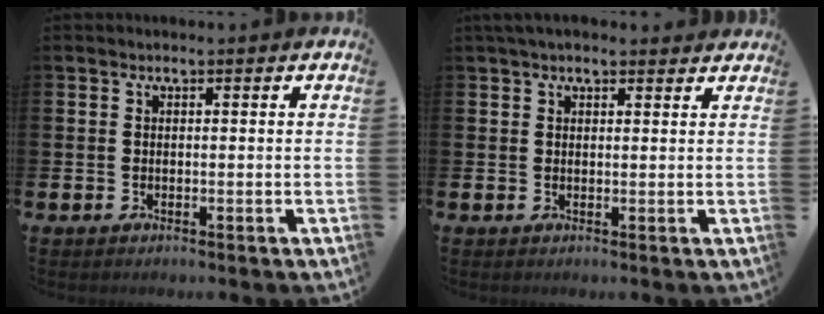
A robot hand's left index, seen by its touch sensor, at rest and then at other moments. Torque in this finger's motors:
{"motor_torque": [1.12, -1.02, 0.30, 0.21]}